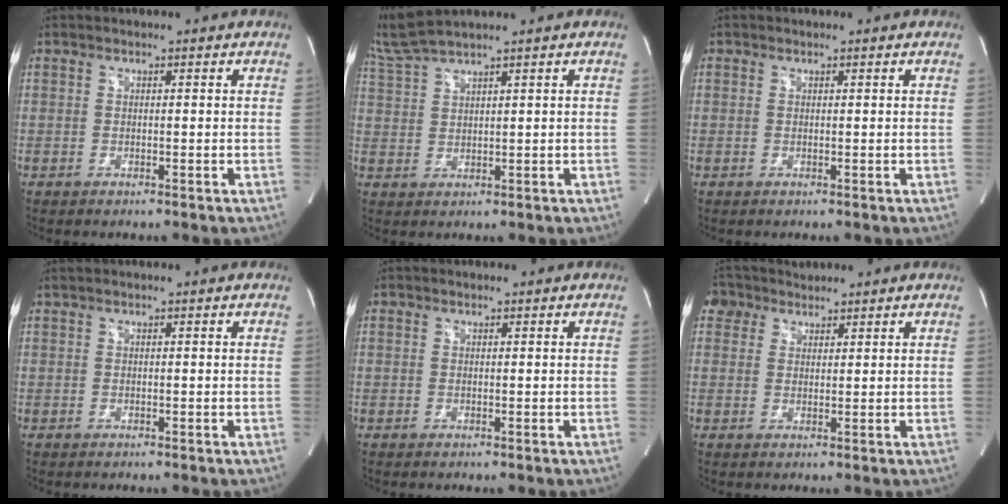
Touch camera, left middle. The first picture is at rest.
{"total": 6.1, "force": [5.5, -1.3, 2.3], "torque": [-0.070, 0.011, 0.120]}
{"total": 0.0}
{"total": 0.7, "force": [0.6, 0.0, 0.4], "torque": [-0.016, 0.016, 0.016]}
{"total": 0.0}
{"total": 3.7, "force": [2.7, 2.5, -0.2], "torque": [0.001, 0.022, 0.049]}